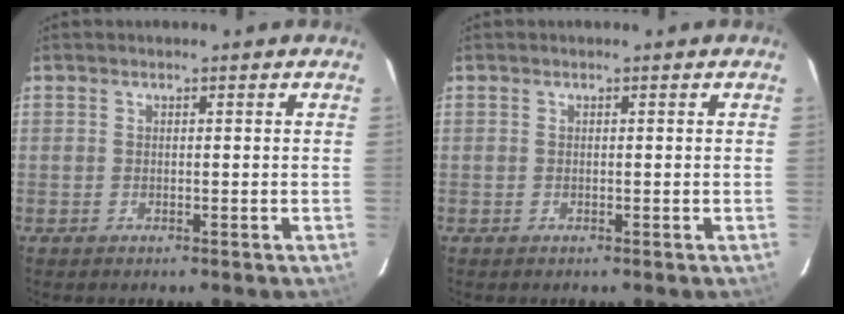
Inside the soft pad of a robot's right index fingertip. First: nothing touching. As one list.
[{"total": 0.0}]